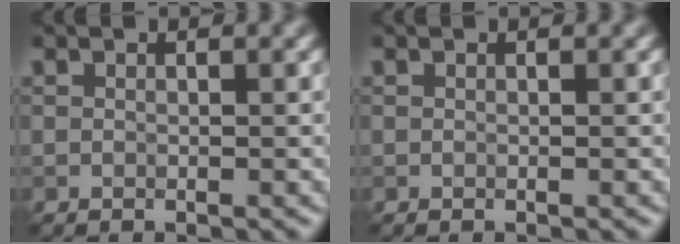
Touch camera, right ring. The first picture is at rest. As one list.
[{"total": 0.0}]